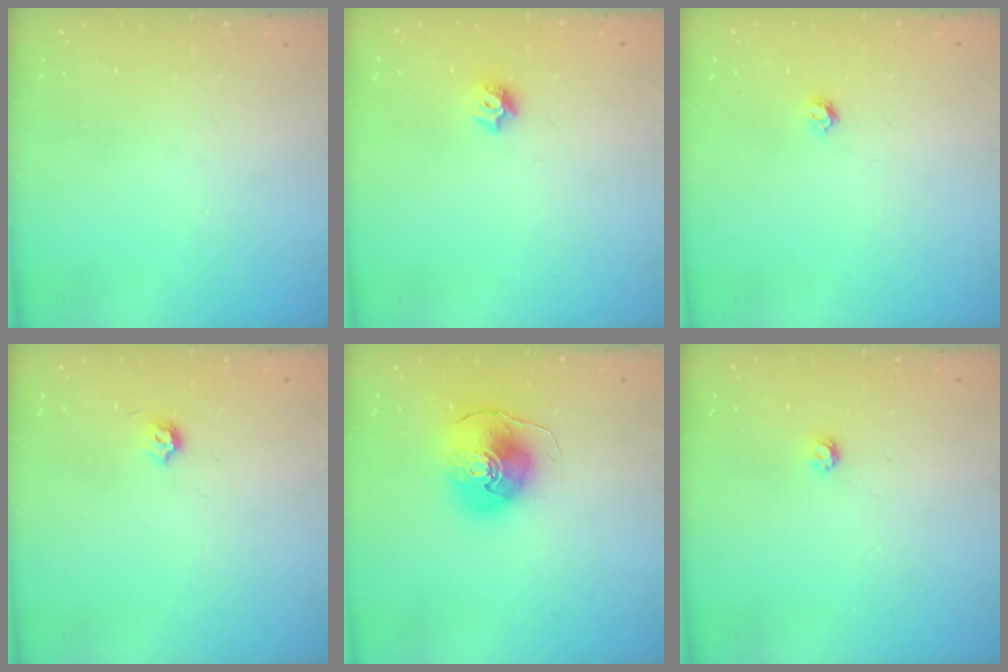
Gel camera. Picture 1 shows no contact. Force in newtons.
{"total": 6.9, "press": 6.8, "slide": 0.9}
{"total": 3.3, "press": 3.3, "slide": 0.3}
{"total": 3.9, "press": 3.9, "slide": 0.6}
{"total": 10.3, "press": 10.2, "slide": 1.5}
{"total": 3.0, "press": 3.0, "slide": 0.4}